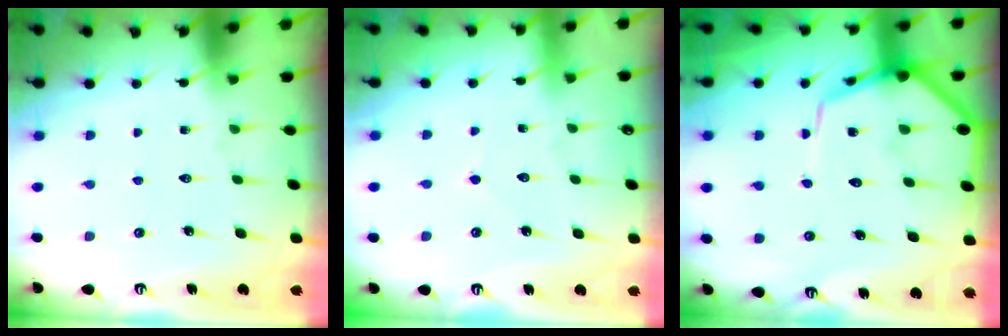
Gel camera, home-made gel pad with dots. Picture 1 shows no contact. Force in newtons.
{"total": 2.8, "press": 2.8, "slide": 0.3}
{"total": 12.1, "press": 12.0, "slide": 1.3}